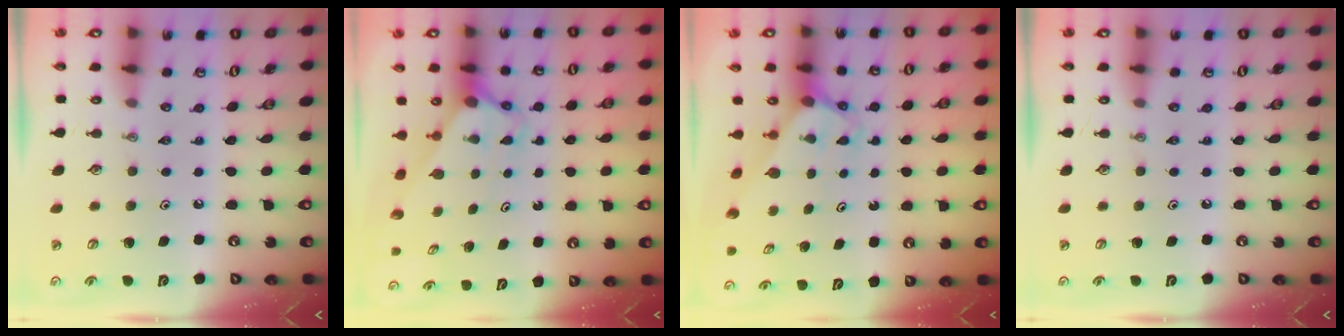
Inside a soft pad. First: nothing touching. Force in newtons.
{"total": 2.8, "press": 2.8, "slide": 0.0}
{"total": 2.8, "press": 2.8, "slide": 0.2}
{"total": 0.0}